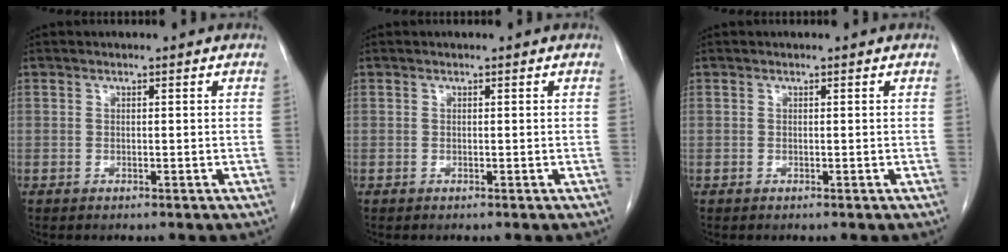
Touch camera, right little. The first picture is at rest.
{"total": 0.0}
{"total": 0.0}